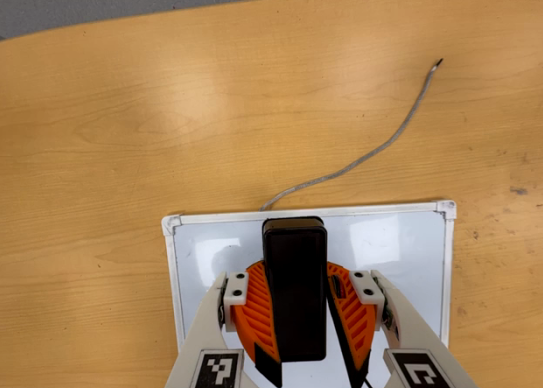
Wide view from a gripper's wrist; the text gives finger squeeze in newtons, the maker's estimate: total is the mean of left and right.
{"total": 11.0, "left": 10.4, "right": 11.7}